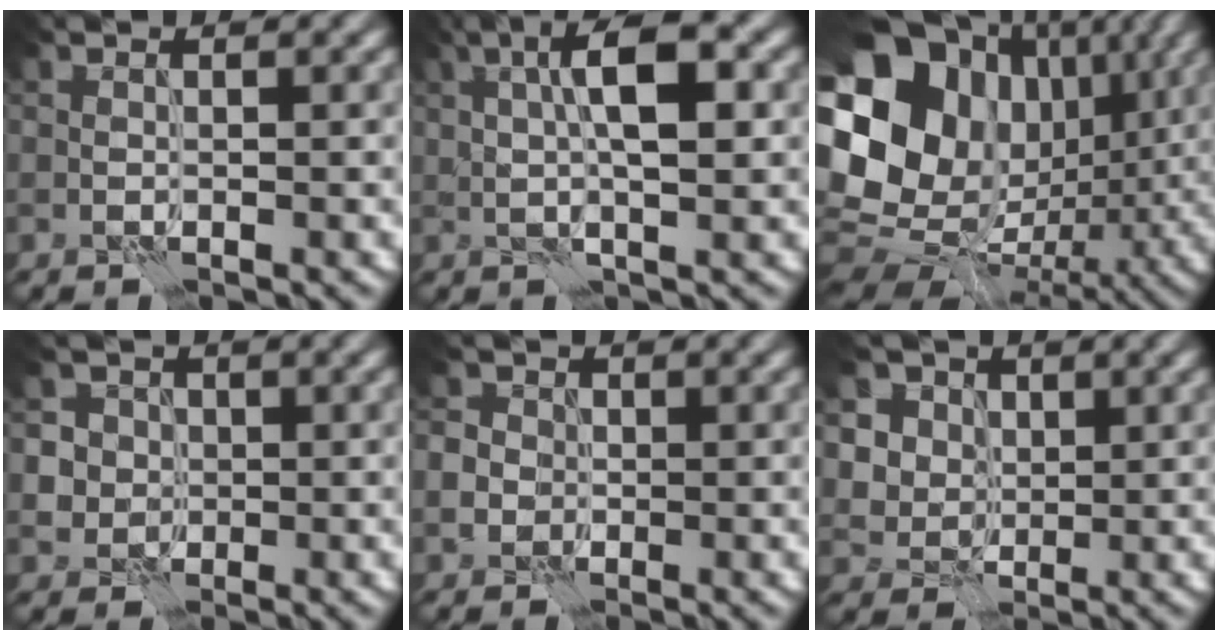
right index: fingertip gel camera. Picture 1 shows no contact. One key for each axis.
{"total": 6.2, "fx": 1.2, "fy": 1.7, "fz": 5.9, "tx": -0.099, "ty": 0.011, "tz": 0.017}
{"total": 21.7, "fx": 2.7, "fy": 18.0, "fz": 11.8, "tx": -0.241, "ty": -0.003, "tz": 0.037}
{"total": 5.1, "fx": 1.0, "fy": 4.8, "fz": 1.7, "tx": -0.021, "ty": 0.031, "tz": -0.001}
{"total": 3.0, "fx": 0.1, "fy": 2.8, "fz": 1.2, "tx": -0.006, "ty": 0.015, "tz": -0.018}
{"total": 8.3, "fx": 4.2, "fy": 6.3, "fz": 3.4, "tx": -0.074, "ty": 0.010, "tz": 0.059}